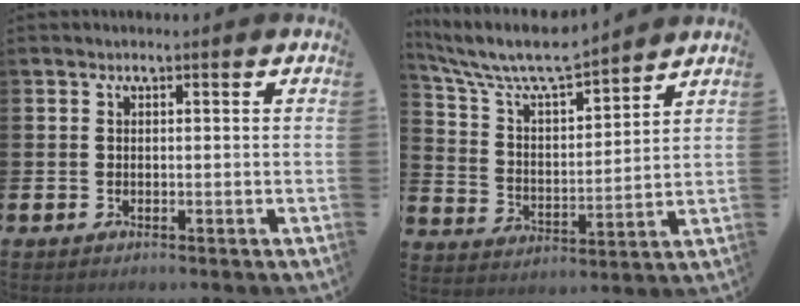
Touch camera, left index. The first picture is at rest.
{"total": 8.4, "force": [7.8, 1.3, 2.8], "torque": [-0.095, -0.051, 0.136]}